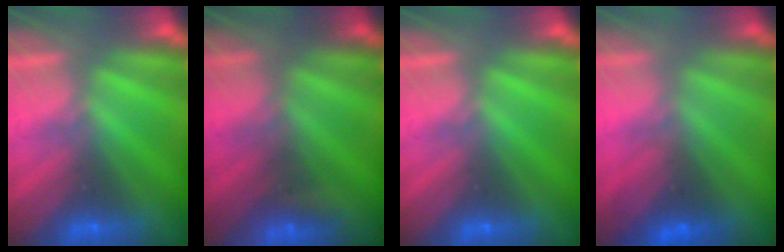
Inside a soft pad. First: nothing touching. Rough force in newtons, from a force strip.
{"total": 4.8}
{"total": 0.0}
{"total": 2.8}